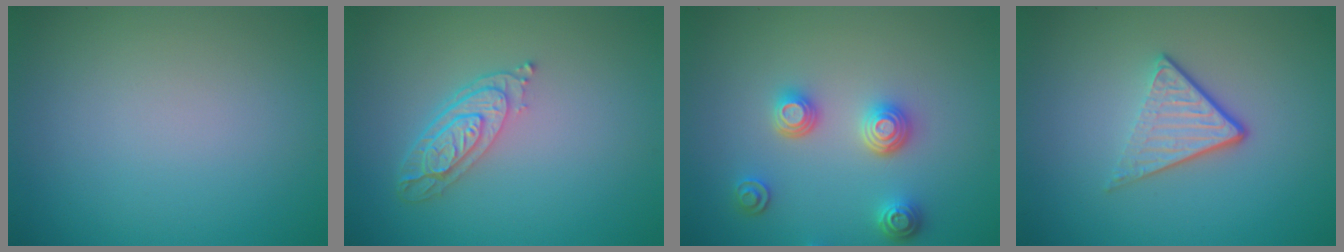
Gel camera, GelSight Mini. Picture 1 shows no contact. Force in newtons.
{"total": 3.9, "press": 3.0, "slide": 2.5}
{"total": 3.4, "press": 3.0, "slide": 1.4}
{"total": 3.6, "press": 2.4, "slide": 2.7}